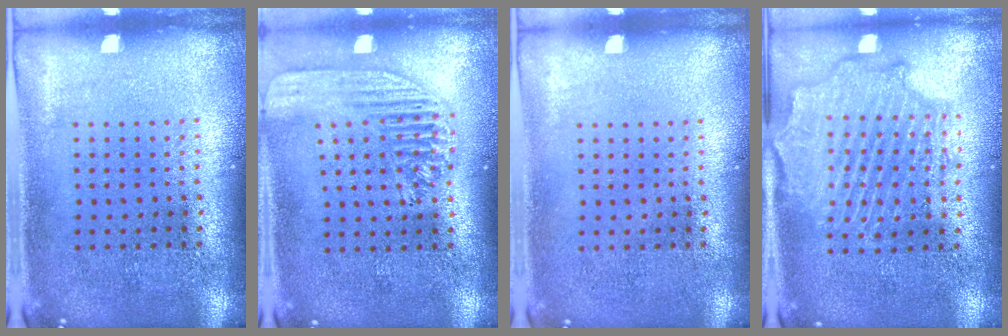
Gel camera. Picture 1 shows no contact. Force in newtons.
{"total": 1.8, "press": 1.6, "slide": 0.8}
{"total": 0.0}
{"total": 2.1, "press": 2.1, "slide": 0.4}